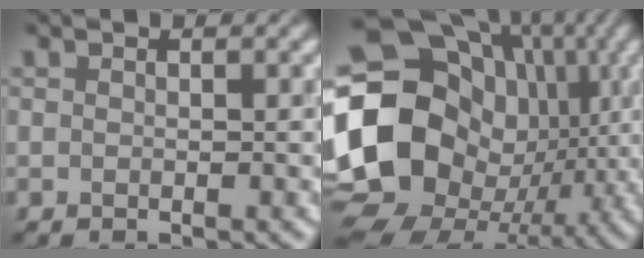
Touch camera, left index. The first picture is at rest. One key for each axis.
{"total": 19.2, "fx": -0.9, "fy": 15.6, "fz": 11.1, "tx": -0.199, "ty": 0.000, "tz": -0.040}